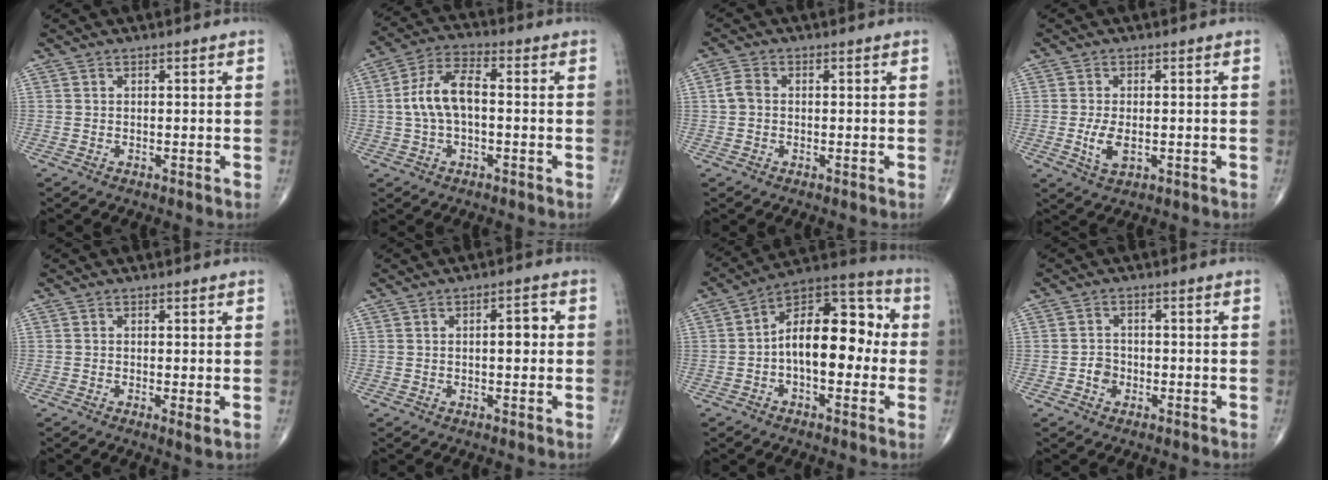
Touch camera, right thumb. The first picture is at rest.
{"total": 9.1, "force": [-0.2, 4.5, 7.9], "torque": [-0.162, 0.029, -0.010]}
{"total": 2.6, "force": [-0.1, 2.1, 1.7], "torque": [-0.033, 0.009, -0.006]}
{"total": 4.4, "force": [-0.8, 2.2, 3.7], "torque": [-0.076, -0.008, -0.011]}
{"total": 1.7, "force": [-0.2, 0.3, 1.7], "torque": [-0.036, -0.009, -0.008]}
{"total": 3.8, "force": [0.3, 1.7, 3.4], "torque": [-0.044, 0.008, 0.001]}
{"total": 16.4, "force": [-0.6, 8.8, 13.8], "torque": [-0.189, 0.046, -0.023]}
{"total": 2.7, "force": [-1.0, 2.2, 1.1], "torque": [-0.006, 0.008, -0.021]}